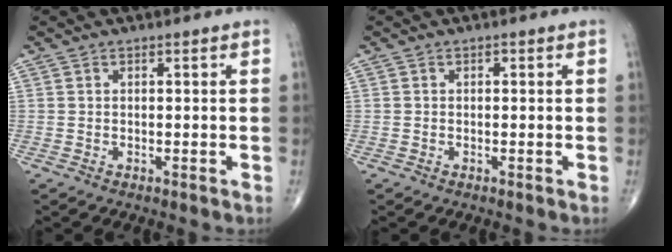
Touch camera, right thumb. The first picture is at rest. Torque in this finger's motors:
{"motor_torque": [0.04, 0.23, -0.04, -0.04, -0.03]}